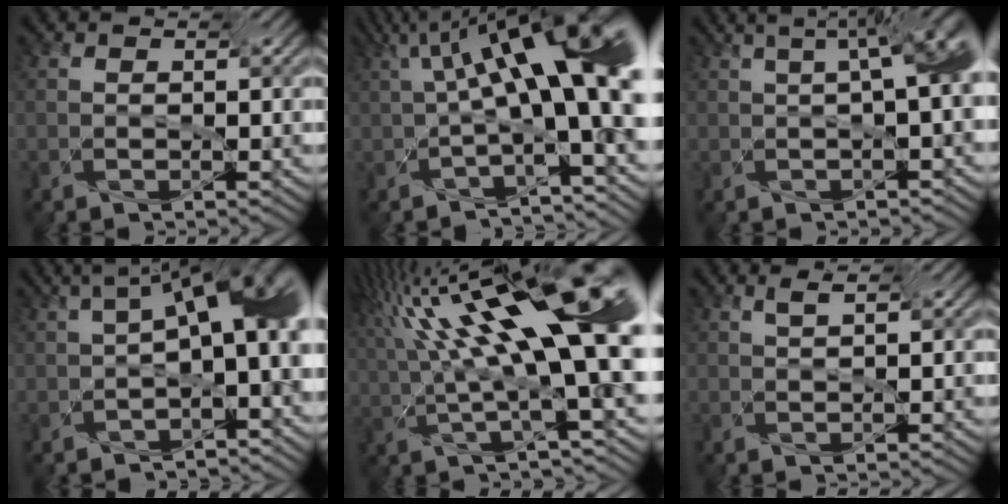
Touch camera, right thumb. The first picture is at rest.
{"total": 11.4, "force": [1.4, 2.9, 11.0], "torque": [-0.162, 0.022, 0.019]}
{"total": 10.6, "force": [2.1, 3.6, 9.8], "torque": [-0.095, 0.061, 0.022]}
{"total": 11.3, "force": [0.2, 4.5, 10.4], "torque": [-0.108, 0.030, -0.023]}
{"total": 16.9, "force": [3.7, 4.0, 16.0], "torque": [-0.263, 0.039, 0.063]}
{"total": 1.9, "force": [1.1, 0.2, 1.6], "torque": [-0.019, 0.002, 0.016]}